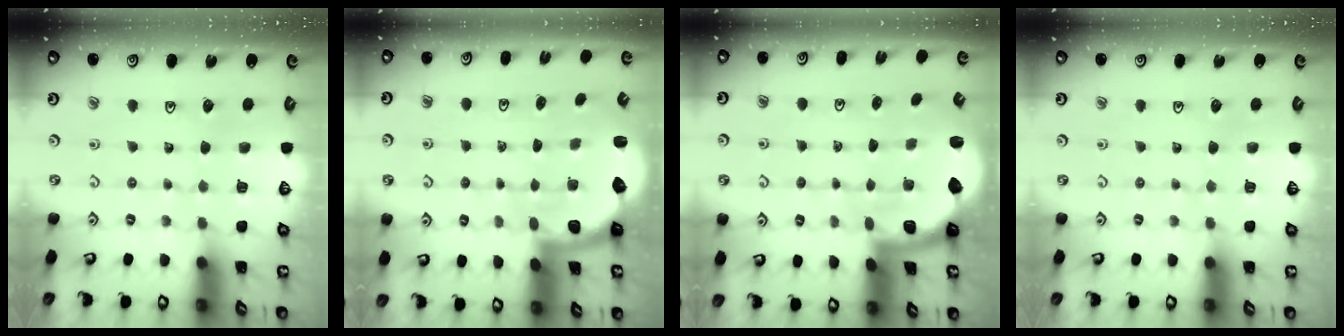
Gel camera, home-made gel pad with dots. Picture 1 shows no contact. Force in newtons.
{"total": 2.4, "press": 1.9, "slide": 1.4}
{"total": 2.0, "press": 2.0, "slide": 0.5}
{"total": 0.0}